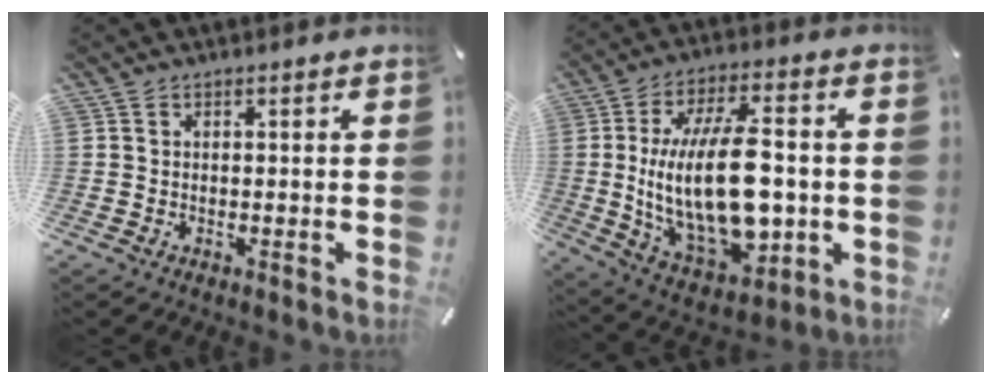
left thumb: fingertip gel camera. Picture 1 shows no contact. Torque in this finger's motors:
{"motor_torque": [1.35, 3.66, 1.92, -0.85, 0.95]}